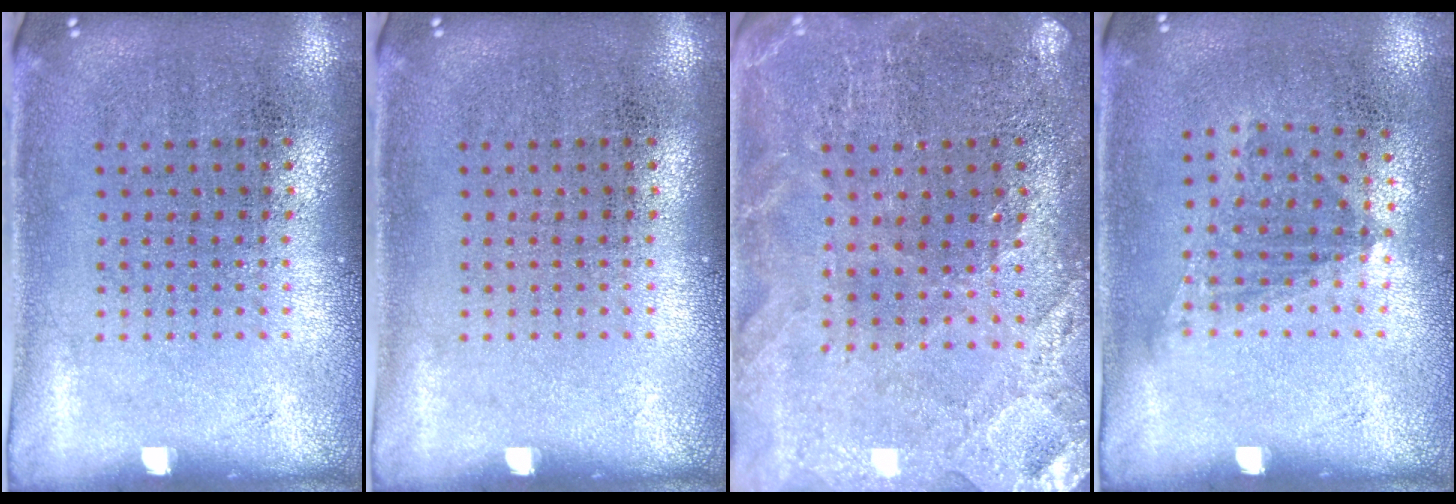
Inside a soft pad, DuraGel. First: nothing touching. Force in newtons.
{"total": 0.0}
{"total": 1.0, "press": 1.0, "slide": 0.1}
{"total": 1.1, "press": 0.8, "slide": 0.7}